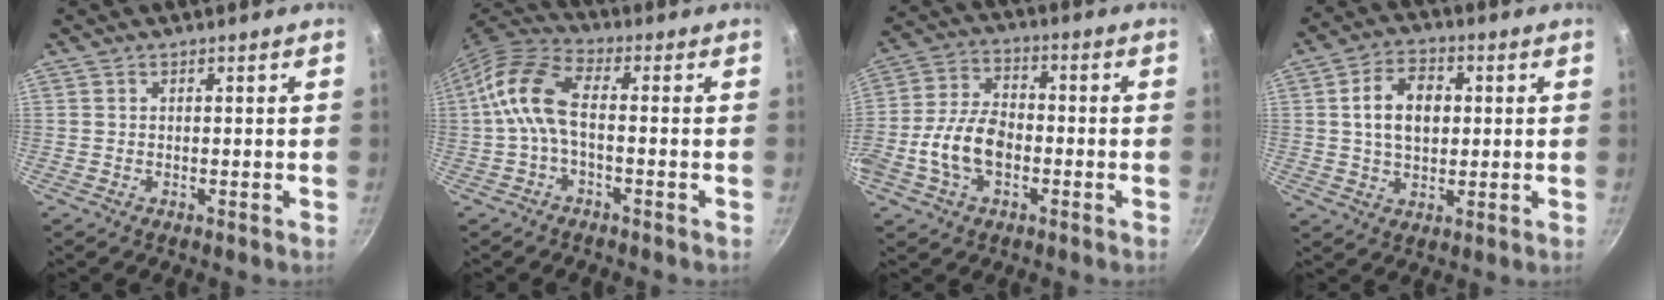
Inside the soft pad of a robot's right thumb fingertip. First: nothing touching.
{"total": 9.5, "force": [-1.2, 4.6, 8.2], "torque": [-0.177, 0.033, -0.039]}
{"total": 10.9, "force": [-2.8, 7.0, 7.9], "torque": [-0.137, 0.032, -0.062]}
{"total": 9.8, "force": [1.4, 6.7, 7.0], "torque": [-0.102, 0.010, 0.018]}